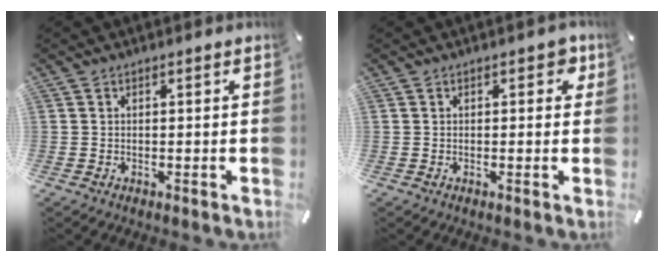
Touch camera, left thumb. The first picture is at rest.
{"total": 2.9, "force": [0.8, 1.9, 2.0], "torque": [-0.018, 0.001, 0.007]}